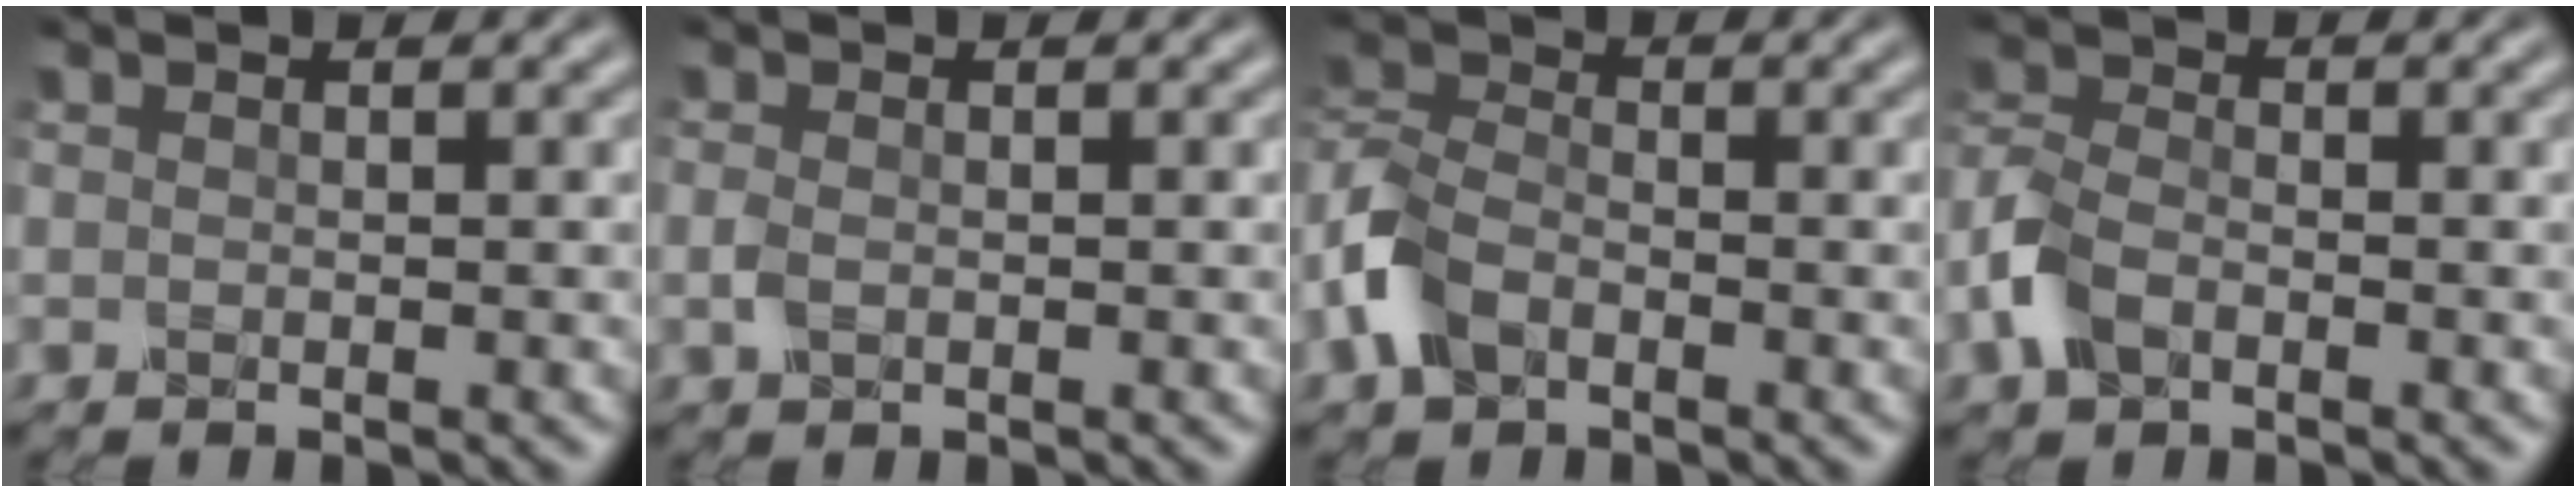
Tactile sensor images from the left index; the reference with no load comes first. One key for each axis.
{"total": 1.2, "fx": -0.3, "fy": 0.8, "fz": 0.8, "tx": -0.021, "ty": -0.003, "tz": -0.004}
{"total": 5.3, "fx": -2.7, "fy": 3.3, "fz": 3.1, "tx": -0.078, "ty": 0.005, "tz": -0.072}
{"total": 3.9, "fx": -2.0, "fy": 2.4, "fz": 2.3, "tx": -0.058, "ty": 0.002, "tz": -0.055}